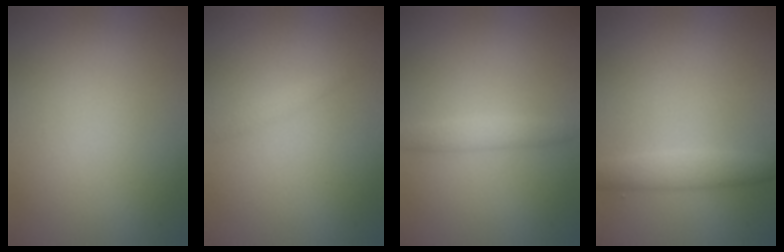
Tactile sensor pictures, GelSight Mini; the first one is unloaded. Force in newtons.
{"total": 0.7, "press": 0.7, "slide": 0.1}
{"total": 1.9, "press": 1.9, "slide": 0.2}
{"total": 2.4, "press": 2.4, "slide": 0.1}